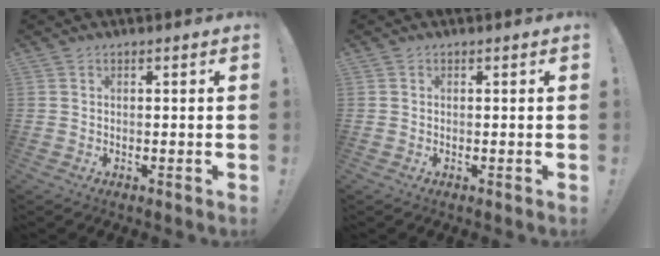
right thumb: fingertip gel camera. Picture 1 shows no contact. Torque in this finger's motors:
{"motor_torque": [-0.21, 0.00, 0.16, -0.06, -0.04]}